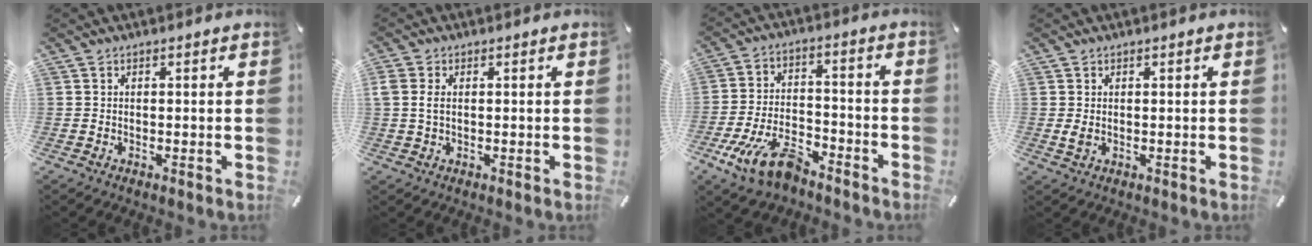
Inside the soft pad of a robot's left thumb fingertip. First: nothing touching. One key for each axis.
{"total": 2.9, "fx": 0.4, "fy": 1.9, "fz": 2.1, "tx": -0.051, "ty": 0.003, "tz": 0.004}
{"total": 13.4, "fx": -8.8, "fy": 5.9, "fz": 8.2, "tx": -0.166, "ty": 0.043, "tz": -0.162}
{"total": 1.4, "fx": 0.1, "fy": 0.8, "fz": 1.2, "tx": -0.023, "ty": -0.006, "tz": -0.002}